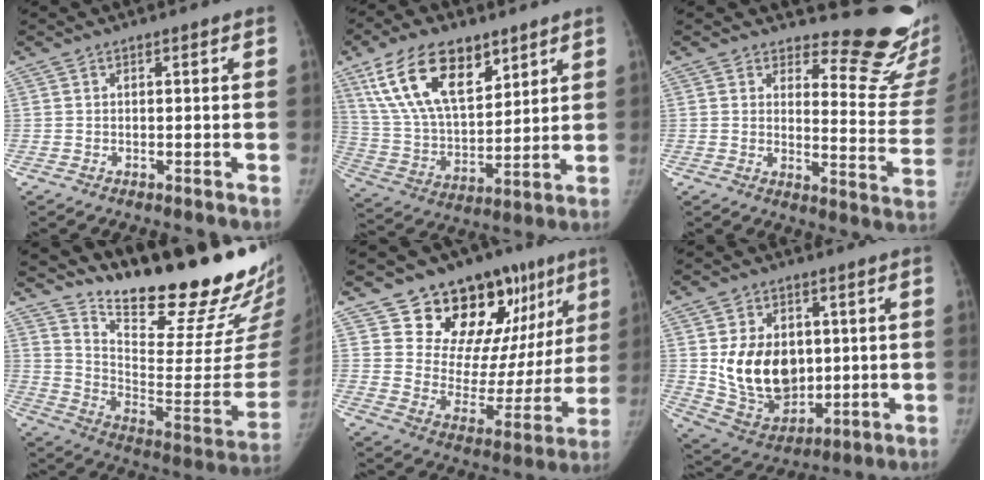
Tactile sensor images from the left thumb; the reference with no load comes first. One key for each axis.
{"total": 19.0, "fx": 10.4, "fy": 9.6, "fz": 12.7, "tx": -0.199, "ty": -0.038, "tz": 0.199}
{"total": 15.4, "fx": 14.1, "fy": 4.3, "fz": 4.6, "tx": -0.012, "ty": -0.163, "tz": 0.152}
{"total": 29.6, "fx": 24.6, "fy": 6.6, "fz": 15.1, "tx": -0.204, "ty": -0.187, "tz": 0.351}
{"total": 22.4, "fx": 12.9, "fy": 12.6, "fz": 13.4, "tx": -0.115, "ty": -0.046, "tz": 0.199}
{"total": 16.0, "fx": 1.8, "fy": 11.5, "fz": 10.9, "tx": -0.135, "ty": -0.022, "tz": 0.054}